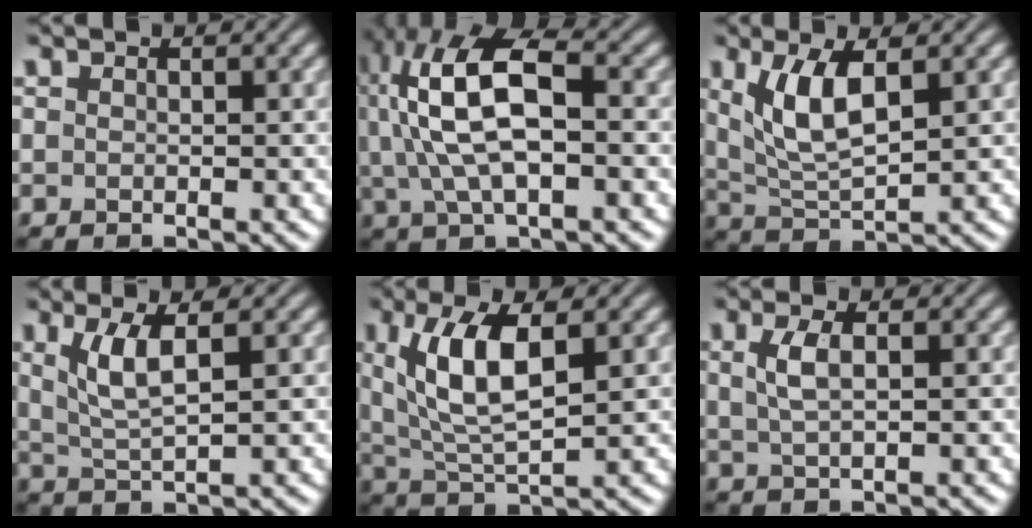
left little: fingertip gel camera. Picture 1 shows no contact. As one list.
[{"total": 10.3, "force": [1.5, 4.5, 9.1], "torque": [-0.193, 0.015, 0.023]}, {"total": 5.2, "force": [1.8, 1.9, 4.5], "torque": [-0.100, -0.004, 0.039]}, {"total": 3.6, "force": [1.3, 0.8, 3.2], "torque": [-0.071, -0.004, 0.030]}, {"total": 6.8, "force": [1.9, 2.5, 6.0], "torque": [-0.120, -0.002, 0.040]}, {"total": 2.3, "force": [0.6, 0.7, 2.1], "torque": [-0.046, 0.004, 0.014]}]